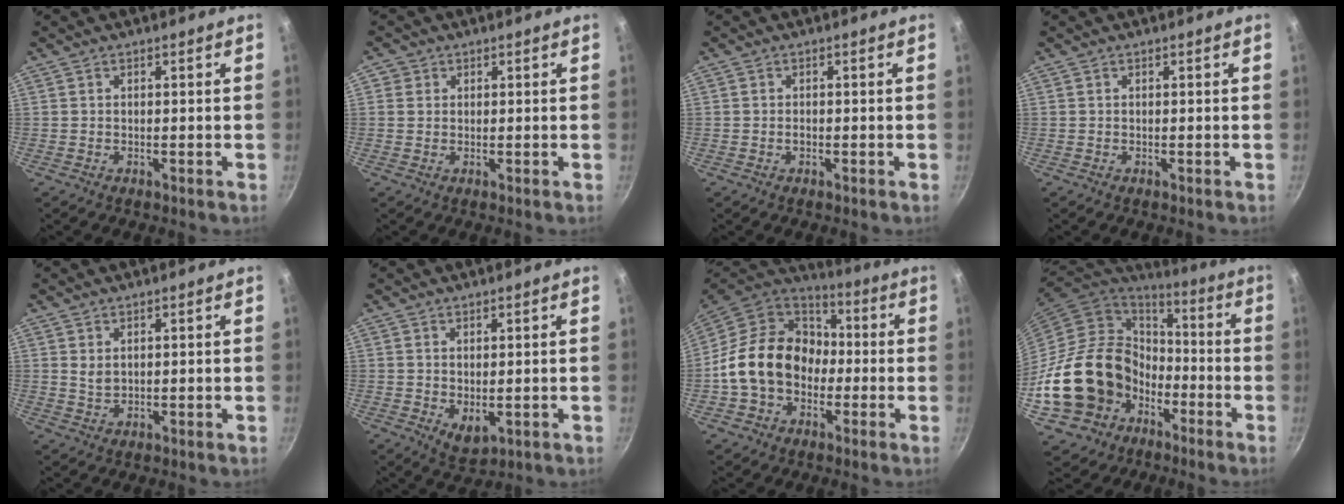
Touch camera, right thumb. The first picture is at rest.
{"total": 1.9, "force": [0.4, 1.8, 0.4], "torque": [0.007, 0.004, 0.002]}
{"total": 0.8, "force": [-0.3, 0.6, 0.5], "torque": [-0.009, 0.003, -0.005]}
{"total": 0.0}
{"total": 2.2, "force": [1.1, 1.2, 1.5], "torque": [-0.025, -0.006, 0.024]}
{"total": 4.1, "force": [0.7, 2.2, 3.3], "torque": [-0.045, -0.018, 0.020]}
{"total": 19.2, "force": [-2.1, 15.1, 11.6], "torque": [-0.171, 0.053, -0.046]}
{"total": 21.6, "force": [-7.1, 17.7, 10.1], "torque": [-0.139, 0.053, -0.098]}